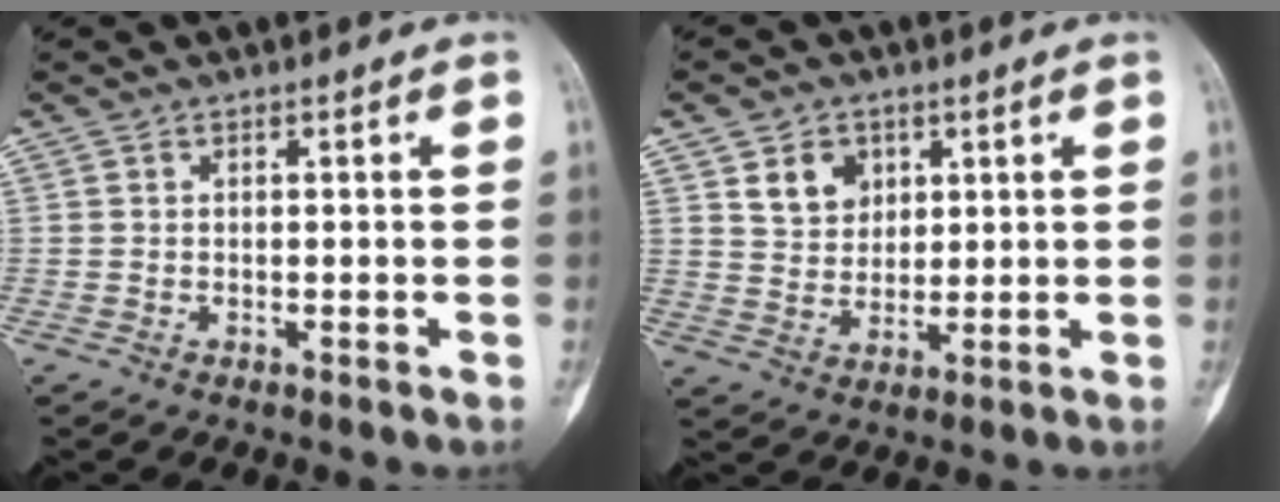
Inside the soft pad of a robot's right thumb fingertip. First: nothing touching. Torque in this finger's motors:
{"motor_torque": [-0.22, 0.27, 0.07, -0.02, 0.01]}